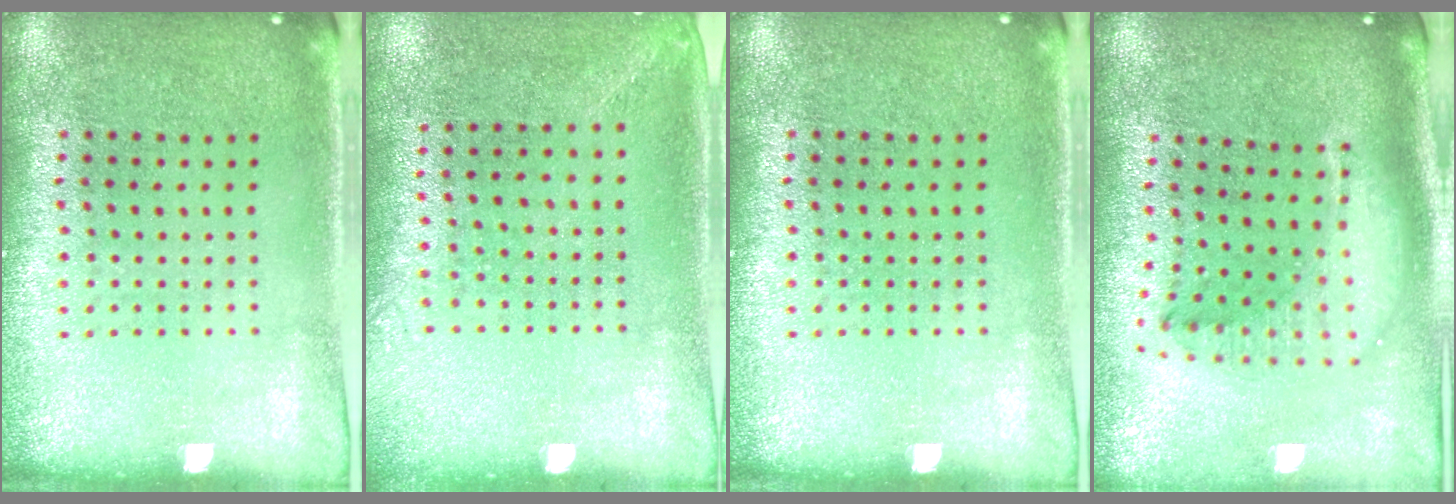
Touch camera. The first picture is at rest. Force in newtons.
{"total": 1.4, "press": 1.1, "slide": 0.9}
{"total": 0.0}
{"total": 2.2, "press": 1.7, "slide": 1.4}